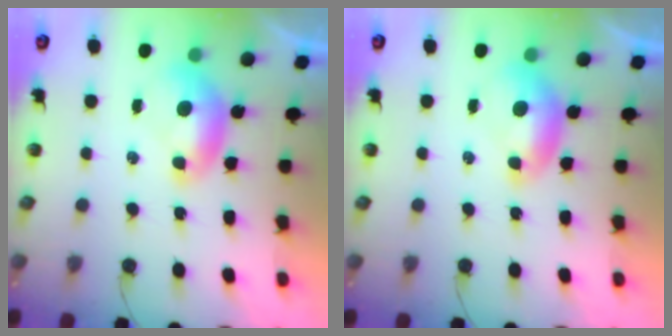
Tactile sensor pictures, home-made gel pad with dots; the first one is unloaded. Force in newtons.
{"total": 0.0}